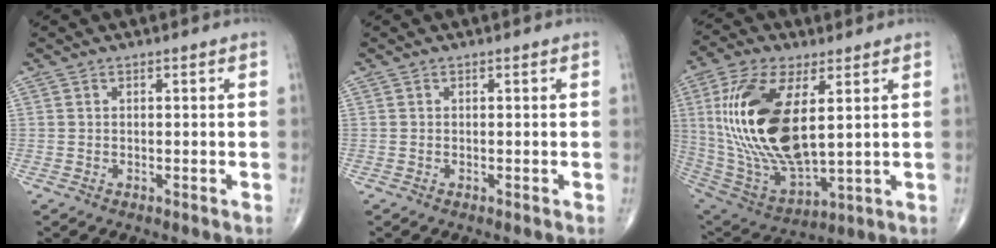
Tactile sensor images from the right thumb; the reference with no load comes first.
{"total": 0.0}
{"total": 23.3, "force": [4.3, 10.7, 20.3], "torque": [-0.415, -0.027, 0.090]}